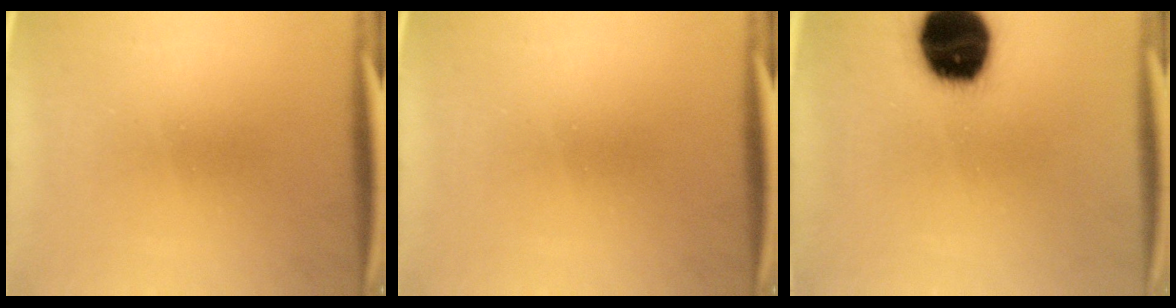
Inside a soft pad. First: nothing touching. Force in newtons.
{"total": 0.0}
{"total": 19.8}